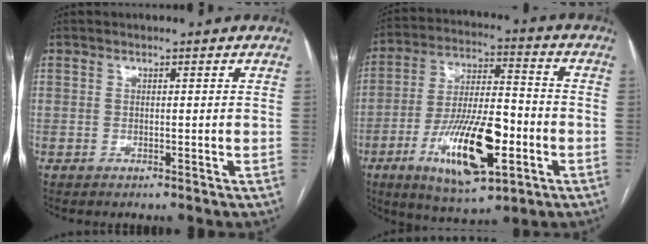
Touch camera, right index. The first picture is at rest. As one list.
[{"total": 17.5, "force": [-6.1, 5.1, 15.6], "torque": [-0.292, -0.005, -0.096]}]